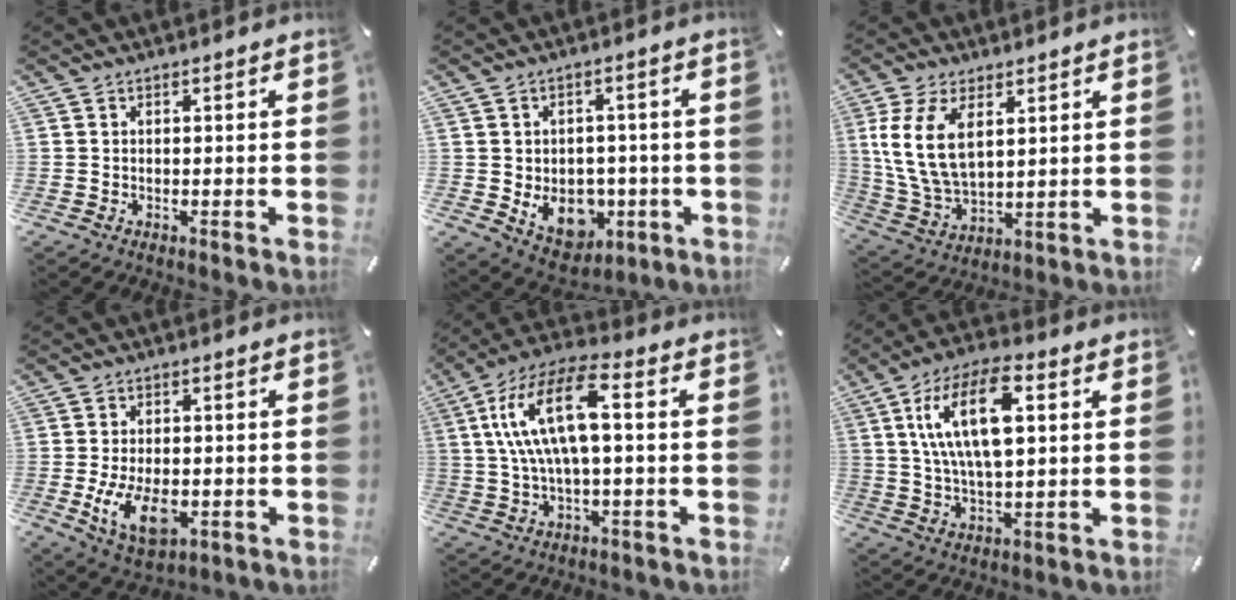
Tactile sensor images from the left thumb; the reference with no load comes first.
{"total": 10.7, "force": [-2.2, 8.8, 5.8], "torque": [-0.088, -0.003, -0.029]}
{"total": 11.9, "force": [4.2, 7.1, 8.6], "torque": [-0.211, -0.006, 0.075]}
{"total": 10.6, "force": [-2.2, 6.3, 8.2], "torque": [-0.167, -0.013, -0.038]}
{"total": 16.1, "force": [2.8, 6.2, 14.5], "torque": [-0.308, -0.001, 0.043]}
{"total": 15.6, "force": [4.5, 7.0, 13.2], "torque": [-0.268, -0.002, 0.072]}